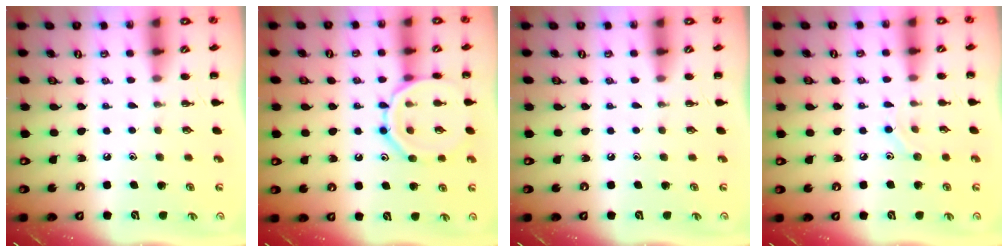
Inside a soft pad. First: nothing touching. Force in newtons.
{"total": 13.3, "press": 13.3, "slide": 0.5}
{"total": 0.0}
{"total": 6.7, "press": 6.6, "slide": 1.1}